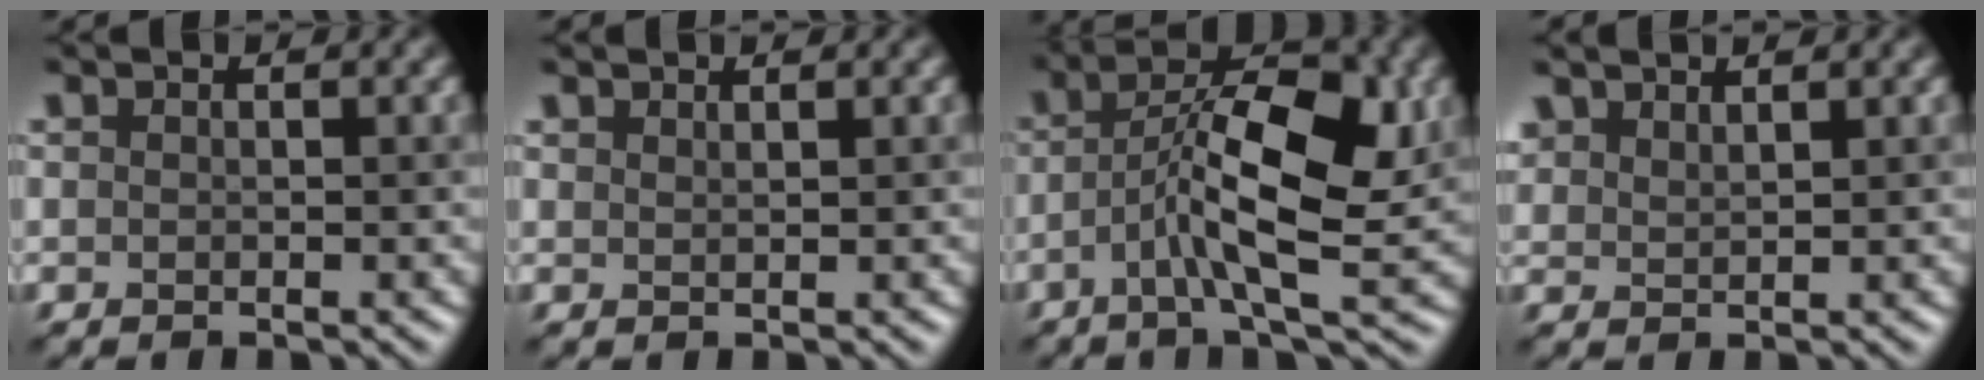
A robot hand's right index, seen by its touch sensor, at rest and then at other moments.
{"total": 0.7, "force": [0.7, -0.1, 0.1], "torque": [-0.001, 0.001, 0.015]}
{"total": 8.7, "force": [-0.9, 2.7, 8.2], "torque": [-0.140, 0.010, -0.022]}
{"total": 1.8, "force": [1.8, 0.1, 0.3], "torque": [-0.009, 0.006, 0.040]}